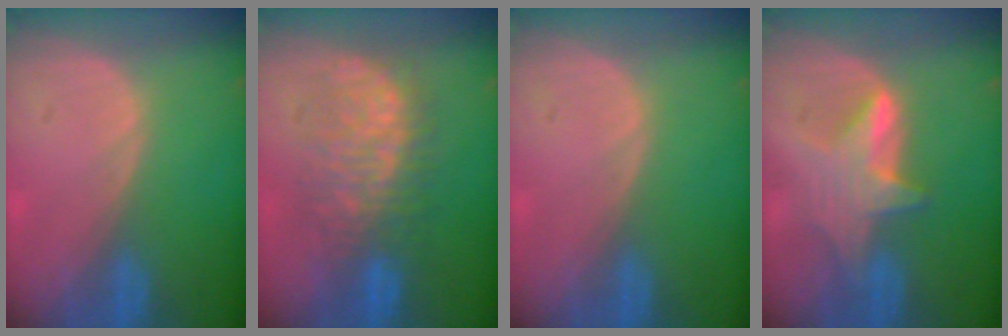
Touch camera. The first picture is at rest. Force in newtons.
{"total": 8.6, "press": 8.6, "slide": 0.4}
{"total": 0.0}
{"total": 5.8, "press": 5.8, "slide": 0.8}